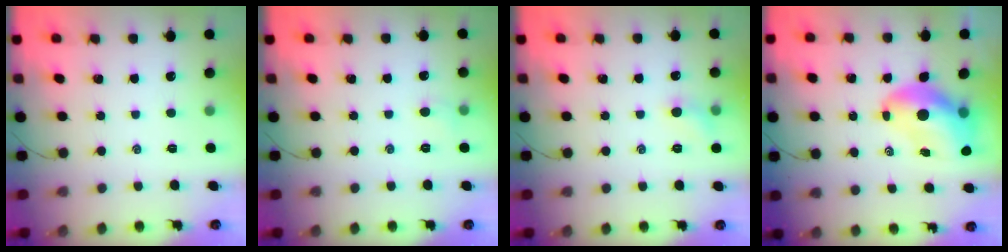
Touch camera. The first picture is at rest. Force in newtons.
{"total": 3.8, "press": 3.6, "slide": 1.2}
{"total": 6.2, "press": 5.9, "slide": 1.7}
{"total": 10.1, "press": 9.6, "slide": 2.9}